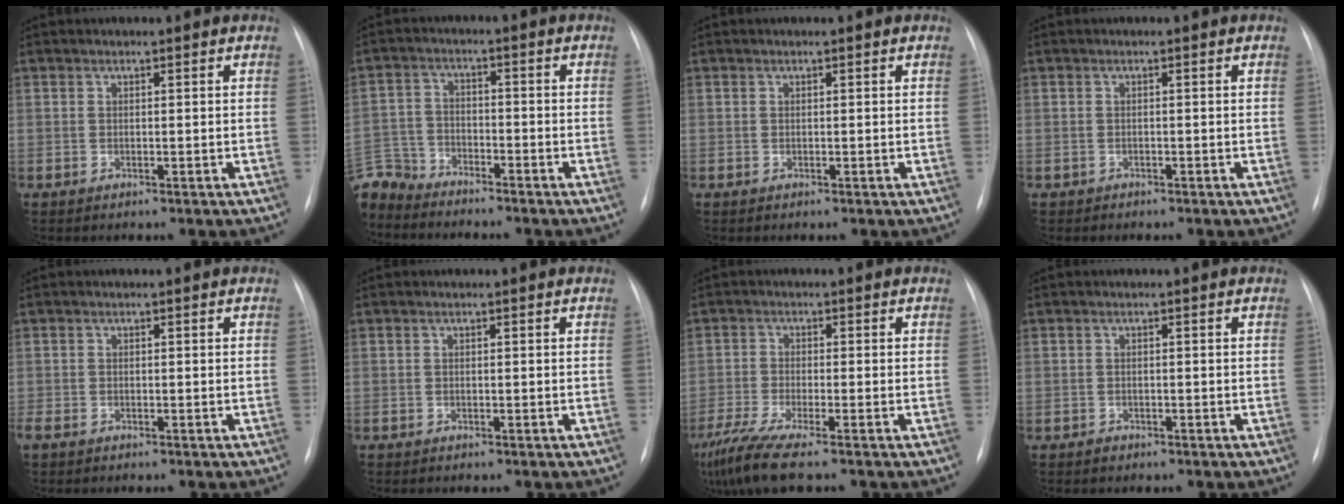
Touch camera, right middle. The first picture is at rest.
{"total": 8.7, "force": [-8.3, 2.5, 0.7], "torque": [-0.022, 0.003, -0.163]}
{"total": 0.0}
{"total": 0.6, "force": [-0.5, 0.4, 0.0], "torque": [-0.007, 0.002, -0.009]}
{"total": 1.8, "force": [-1.3, 0.7, 0.9], "torque": [-0.021, -0.005, -0.021]}
{"total": 0.0}
{"total": 8.5, "force": [-6.5, 0.1, 5.4], "torque": [-0.106, -0.025, -0.117]}
{"total": 0.9, "force": [-0.7, 0.6, 0.1], "torque": [-0.001, 0.002, -0.010]}